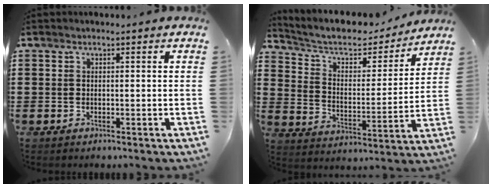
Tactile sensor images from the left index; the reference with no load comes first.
{"total": 6.5, "force": [5.3, 2.4, 2.7], "torque": [-0.081, -0.028, 0.086]}